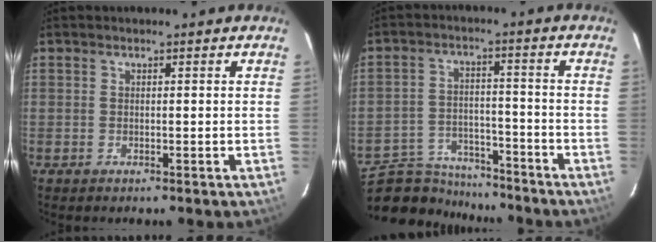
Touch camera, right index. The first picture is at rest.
{"total": 13.8, "force": [-12.1, 5.7, 3.6], "torque": [-0.101, 0.009, -0.184]}